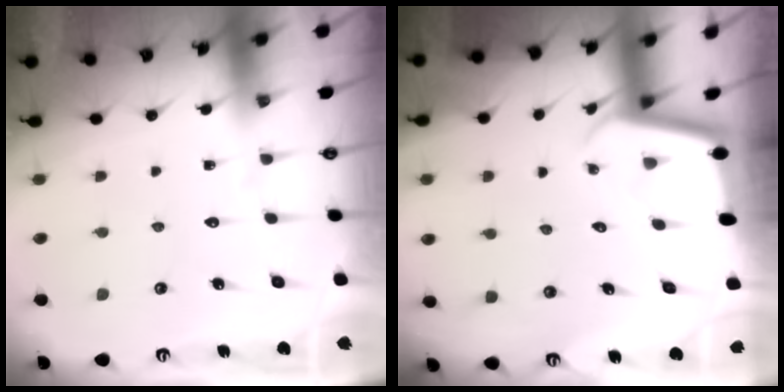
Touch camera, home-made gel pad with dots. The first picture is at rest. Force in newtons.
{"total": 1.9, "press": 1.9, "slide": 0.2}